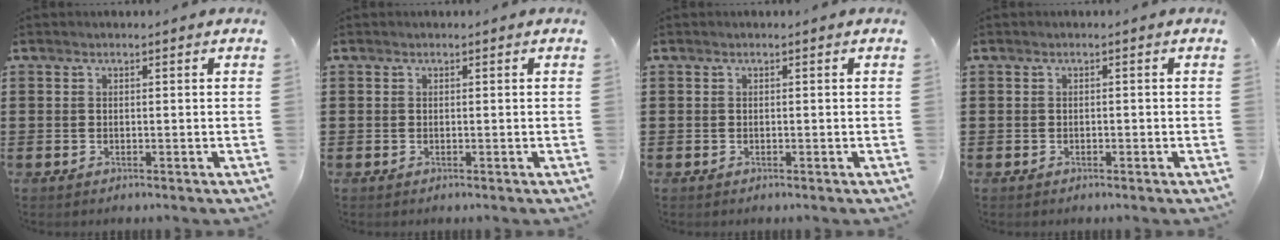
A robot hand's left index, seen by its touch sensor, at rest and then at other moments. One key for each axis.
{"total": 0.0}
{"total": 0.0}
{"total": 0.5, "fx": -0.3, "fy": 0.2, "fz": 0.4, "tx": -0.010, "ty": -0.001, "tz": -0.006}